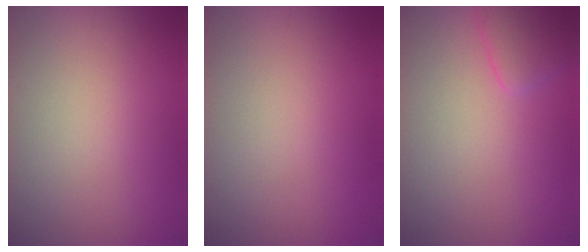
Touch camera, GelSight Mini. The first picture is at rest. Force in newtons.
{"total": 0.0}
{"total": 2.0, "press": 2.0, "slide": 0.1}